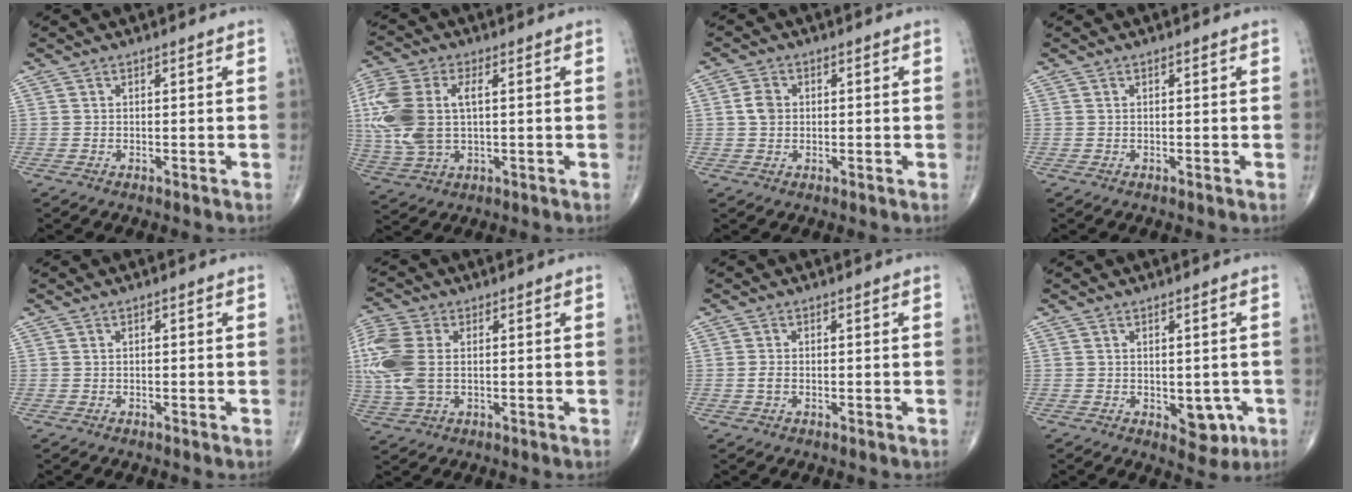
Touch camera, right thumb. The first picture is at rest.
{"total": 15.9, "force": [1.6, 9.0, 13.1], "torque": [-0.328, 0.009, 0.035]}
{"total": 3.2, "force": [0.2, 2.5, 1.9], "torque": [-0.031, 0.004, 0.001]}
{"total": 0.0}
{"total": 0.0}
{"total": 12.3, "force": [0.8, 7.6, 9.7], "torque": [-0.263, 0.011, 0.019]}
{"total": 1.4, "force": [-0.3, 0.8, 1.1], "torque": [-0.026, 0.001, -0.005]}
{"total": 5.0, "force": [-1.3, 3.1, 3.7], "torque": [-0.014, -0.003, -0.008]}